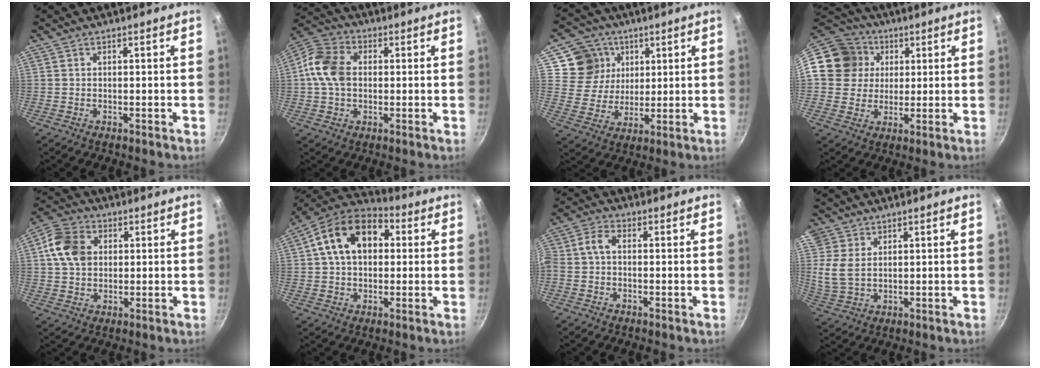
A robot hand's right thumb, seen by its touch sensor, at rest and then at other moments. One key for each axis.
{"total": 10.6, "fx": 0.6, "fy": 7.8, "fz": 7.1, "tx": -0.122, "ty": 0.020, "tz": -0.006}
{"total": 10.8, "fx": 4.4, "fy": 9.6, "fz": 2.4, "tx": -0.006, "ty": -0.017, "tz": 0.075}
{"total": 14.0, "fx": 3.2, "fy": 12.7, "fz": 4.9, "tx": -0.078, "ty": 0.023, "tz": 0.045}
{"total": 9.7, "fx": 1.8, "fy": 7.5, "fz": 5.8, "tx": -0.090, "ty": 0.008, "tz": 0.020}
{"total": 15.6, "fx": 3.1, "fy": 10.8, "fz": 10.9, "tx": -0.151, "ty": 0.029, "tz": 0.032}
{"total": 4.1, "fx": -0.5, "fy": 2.6, "fz": 3.0, "tx": -0.069, "ty": 0.022, "tz": -0.023}
{"total": 6.3, "fx": 1.9, "fy": 4.9, "fz": 3.6, "tx": -0.063, "ty": -0.013, "tz": 0.044}